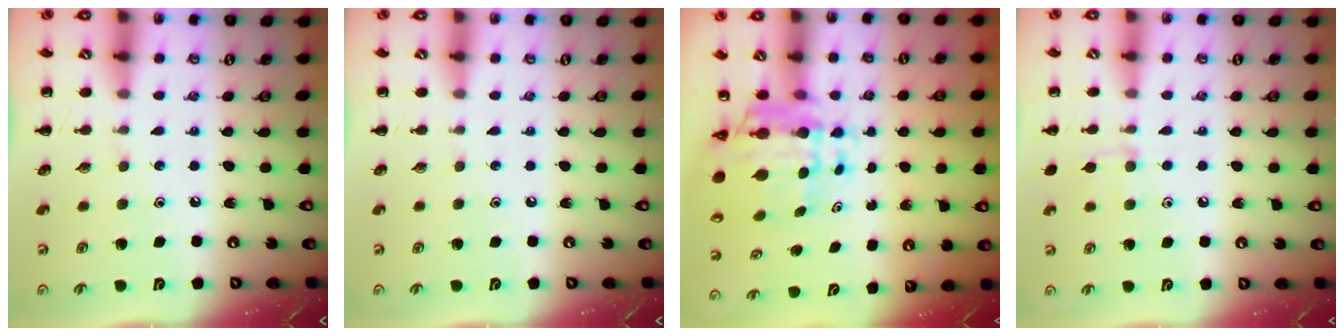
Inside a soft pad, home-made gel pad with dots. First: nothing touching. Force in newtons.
{"total": 0.0}
{"total": 7.9, "press": 7.5, "slide": 2.6}
{"total": 7.2, "press": 6.8, "slide": 2.5}